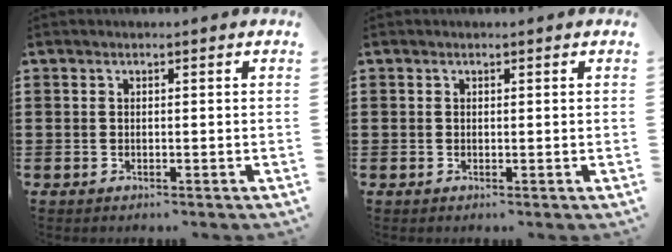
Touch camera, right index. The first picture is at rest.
{"total": 0.0}